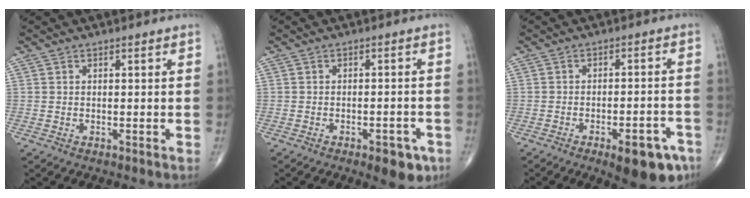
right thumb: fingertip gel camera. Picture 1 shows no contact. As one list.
[{"total": 5.8, "force": [-3.3, 2.6, 4.0], "torque": [-0.032, 0.012, -0.038]}, {"total": 10.3, "force": [-6.0, 3.9, 7.4], "torque": [-0.076, 0.030, -0.075]}]